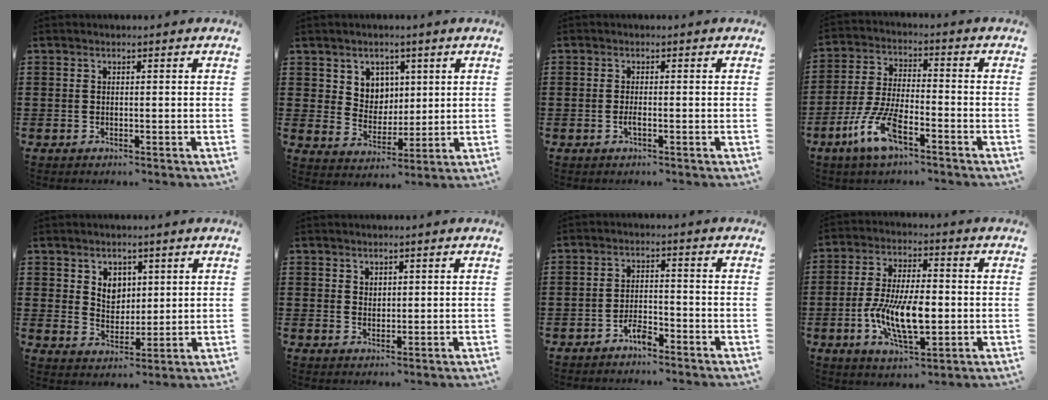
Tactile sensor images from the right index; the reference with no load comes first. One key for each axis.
{"total": 5.4, "fx": 2.9, "fy": 4.6, "fz": 0.5, "tx": -0.030, "ty": 0.001, "tz": 0.052}
{"total": 1.1, "fx": -0.4, "fy": 0.2, "fz": 1.0, "tx": -0.019, "ty": -0.003, "tz": -0.007}
{"total": 9.1, "fx": -5.0, "fy": 2.8, "fz": 7.1, "tx": -0.166, "ty": -0.007, "tz": -0.095}
{"total": 4.3, "fx": 2.4, "fy": 3.4, "fz": 1.1, "tx": -0.029, "ty": 0.005, "tz": 0.042}
{"total": 1.5, "fx": 1.2, "fy": 0.8, "fz": 0.2, "tx": -0.005, "ty": 0.002, "tz": 0.024}
{"total": 3.2, "fx": -2.6, "fy": 0.9, "fz": 1.7, "tx": -0.040, "ty": 0.006, "tz": -0.052}
{"total": 10.8, "fx": -1.9, "fy": 4.8, "fz": 9.4, "tx": -0.207, "ty": -0.008, "tz": -0.038}